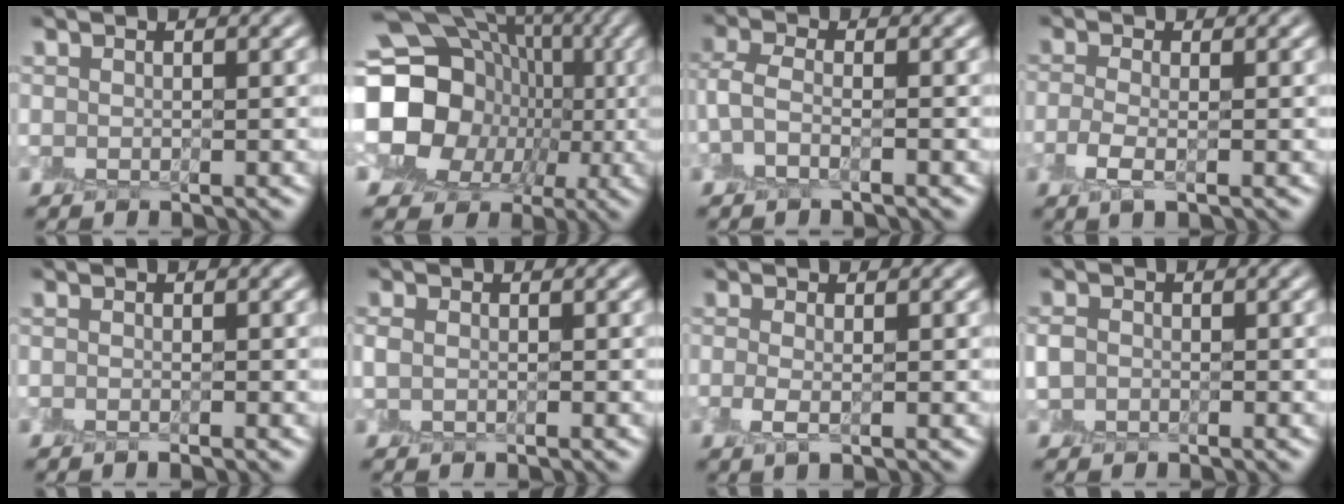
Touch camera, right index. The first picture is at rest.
{"total": 19.5, "force": [-0.4, 17.6, 8.4], "torque": [-0.184, 0.006, -0.043]}
{"total": 1.9, "force": [-0.7, 0.8, 1.5], "torque": [-0.041, 0.005, -0.019]}
{"total": 2.1, "force": [-0.6, 0.8, 1.9], "torque": [-0.045, -0.008, -0.012]}
{"total": 0.7, "force": [-0.2, 0.2, 0.6], "torque": [-0.009, -0.002, -0.008]}
{"total": 0.6, "force": [0.1, 0.5, 0.3], "torque": [-0.010, 0.001, 0.003]}
{"total": 1.7, "force": [-0.2, 0.6, 1.6], "torque": [-0.033, -0.002, -0.004]}
{"total": 1.4, "force": [-0.1, 1.3, 0.5], "torque": [-0.008, 0.003, -0.004]}